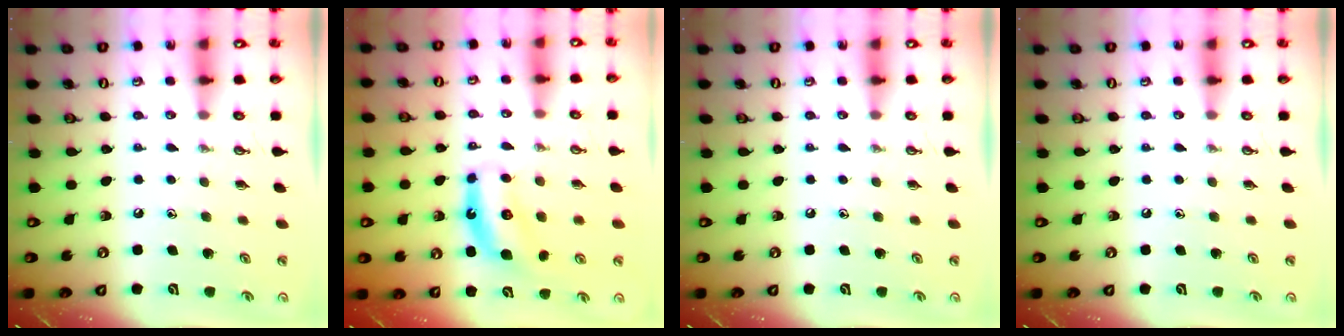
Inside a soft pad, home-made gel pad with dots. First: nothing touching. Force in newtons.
{"total": 7.4, "press": 7.4, "slide": 0.3}
{"total": 0.0}
{"total": 0.0}